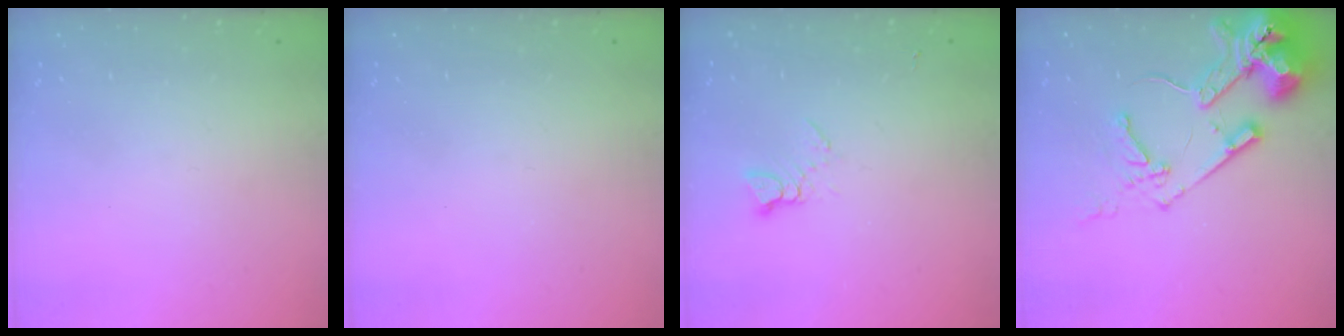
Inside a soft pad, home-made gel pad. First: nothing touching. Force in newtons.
{"total": 0.0}
{"total": 2.5, "press": 2.5, "slide": 0.3}
{"total": 14.3, "press": 14.2, "slide": 1.8}